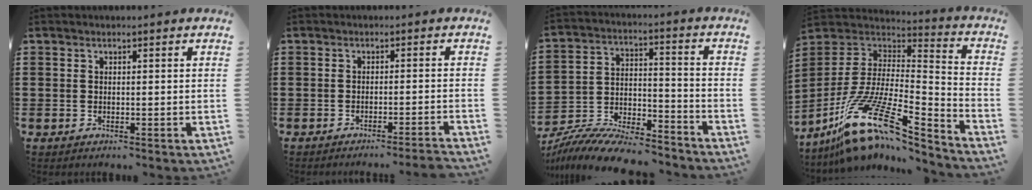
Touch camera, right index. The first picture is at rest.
{"total": 1.7, "force": [-1.5, -0.4, 0.7], "torque": [-0.011, 0.001, -0.030]}
{"total": 9.9, "force": [-9.4, 1.2, 3.1], "torque": [-0.062, 0.011, -0.185]}
{"total": 14.1, "force": [-7.9, 4.7, 10.7], "torque": [-0.219, -0.003, -0.141]}